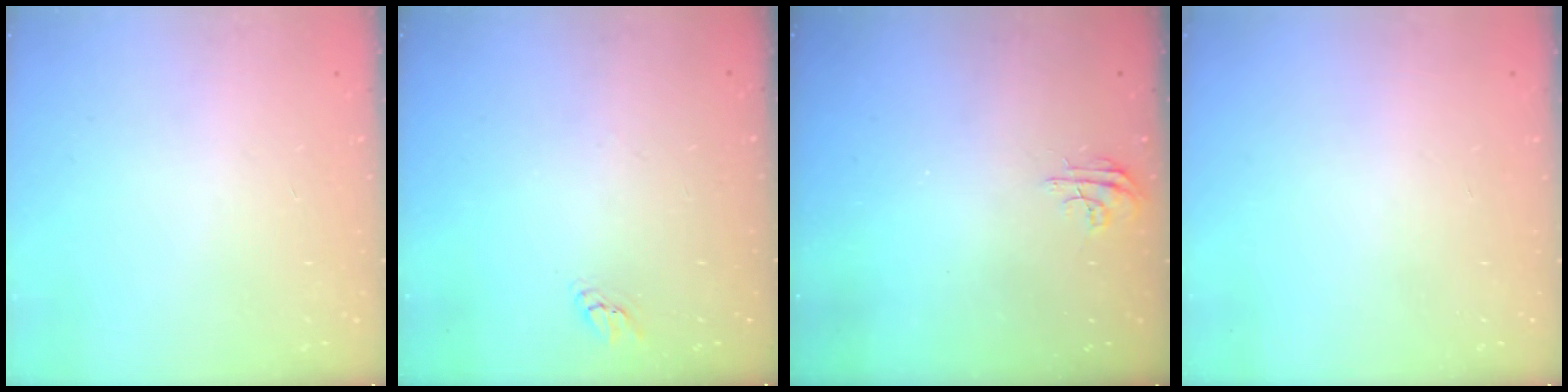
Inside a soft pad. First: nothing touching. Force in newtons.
{"total": 2.2, "press": 2.2, "slide": 0.1}
{"total": 4.3, "press": 4.3, "slide": 0.4}
{"total": 0.0}